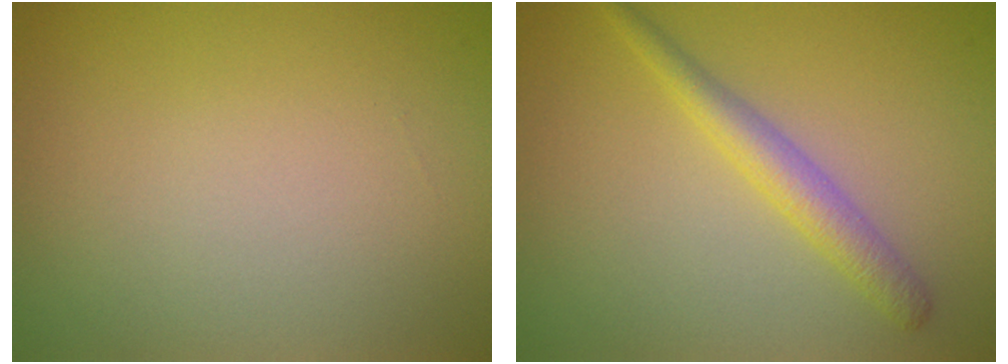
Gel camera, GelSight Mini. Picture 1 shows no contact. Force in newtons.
{"total": 2.6, "press": 2.6, "slide": 0.1}